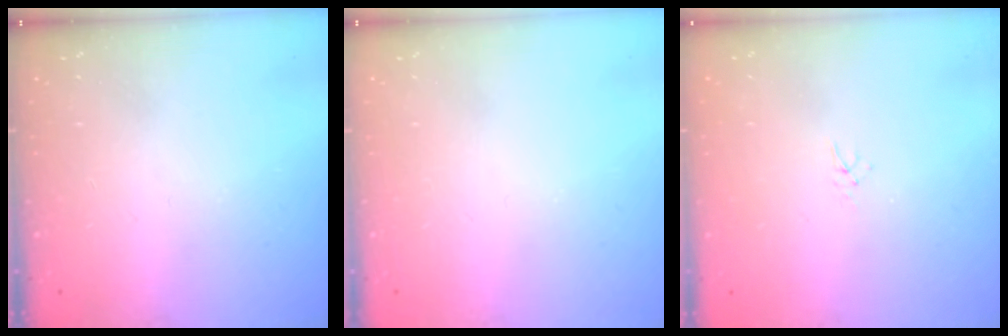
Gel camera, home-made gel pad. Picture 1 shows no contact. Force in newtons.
{"total": 0.0}
{"total": 1.5, "press": 1.5, "slide": 0.1}